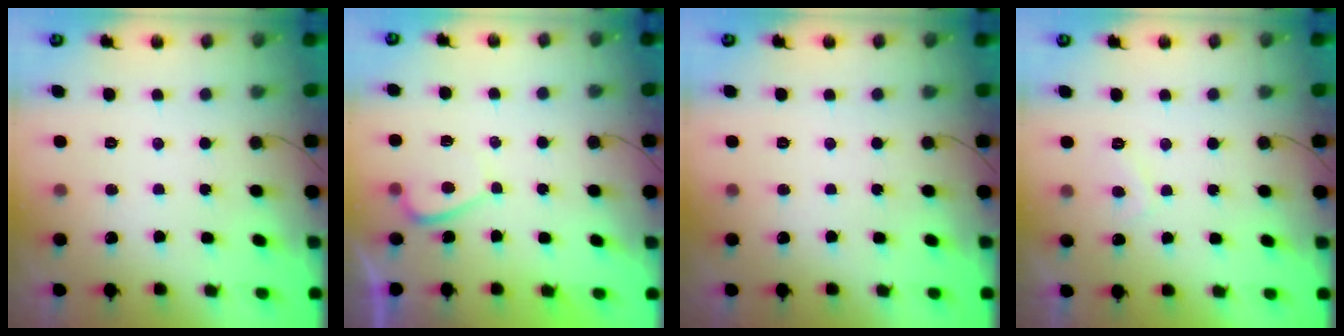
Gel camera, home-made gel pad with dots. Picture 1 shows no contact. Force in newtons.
{"total": 2.1, "press": 2.0, "slide": 0.7}
{"total": 0.0}
{"total": 2.3, "press": 2.2, "slide": 0.7}